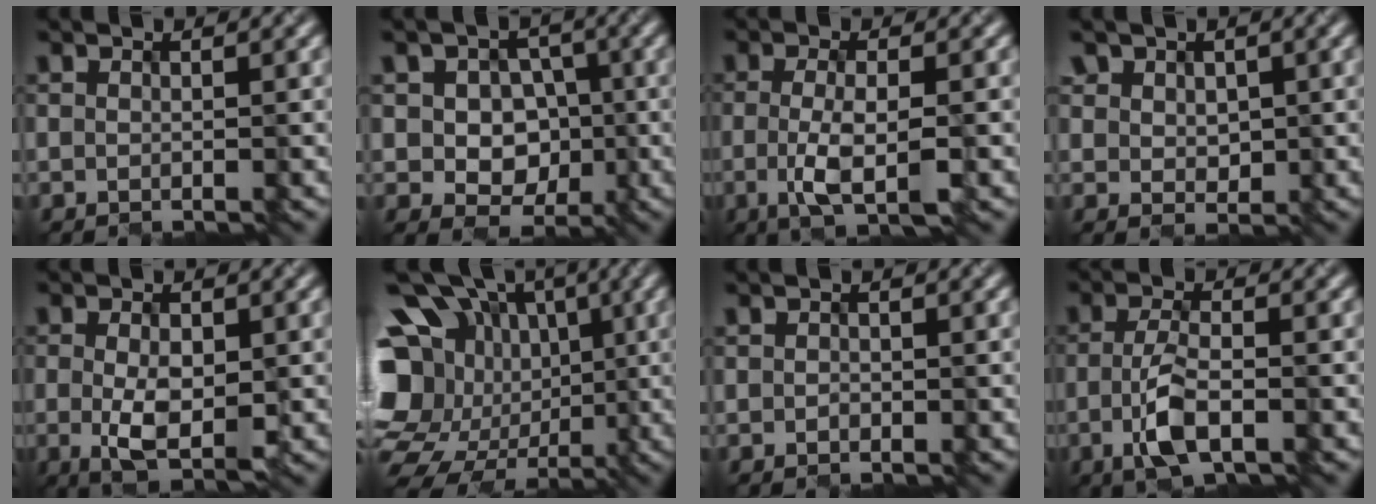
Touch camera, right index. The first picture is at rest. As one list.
[{"total": 5.8, "force": [-0.4, 5.2, 2.7], "torque": [-0.032, 0.018, -0.022]}, {"total": 3.9, "force": [-1.3, 1.0, 3.6], "torque": [-0.077, -0.007, -0.018]}, {"total": 1.8, "force": [0.7, 1.6, 0.1], "torque": [-0.021, -0.004, 0.023]}, {"total": 4.6, "force": [-1.0, 2.0, 3.9], "torque": [-0.078, -0.006, -0.007]}, {"total": 18.2, "force": [-0.3, 15.1, 10.1], "torque": [-0.212, 0.040, -0.015]}, {"total": 0.6, "force": [-0.5, 0.3, 0.1], "torque": [-0.003, -0.002, 0.002]}, {"total": 3.8, "force": [-1.6, 1.3, 3.2], "torque": [-0.077, -0.004, -0.028]}]